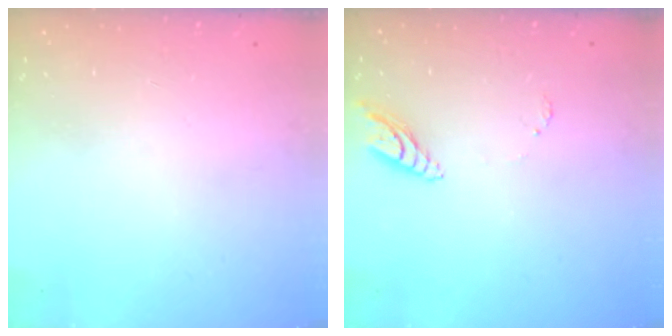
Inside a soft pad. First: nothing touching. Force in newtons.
{"total": 8.0, "press": 7.9, "slide": 1.0}